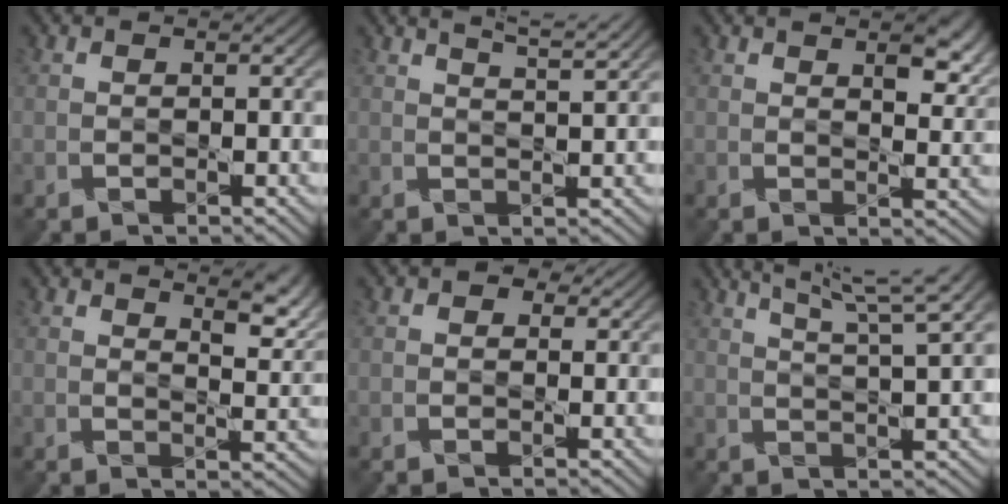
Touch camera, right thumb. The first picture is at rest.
{"total": 3.8, "force": [3.2, 0.4, 2.0], "torque": [-0.019, 0.007, 0.033]}
{"total": 4.8, "force": [2.8, 2.0, 3.4], "torque": [-0.058, -0.006, 0.044]}
{"total": 5.4, "force": [4.0, 1.4, 3.4], "torque": [-0.056, 0.002, 0.065]}
{"total": 1.5, "force": [0.6, 1.3, 0.4], "torque": [-0.004, -0.001, 0.000]}
{"total": 8.6, "force": [6.3, 1.0, 5.9], "torque": [-0.089, 0.021, 0.070]}